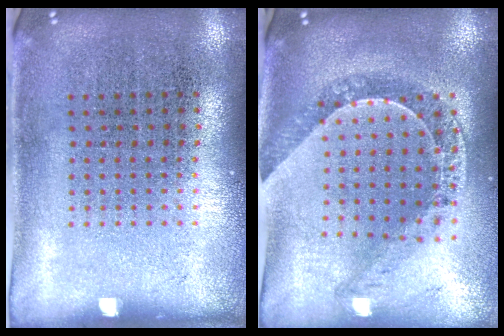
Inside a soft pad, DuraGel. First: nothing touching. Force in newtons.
{"total": 1.2, "press": 1.2, "slide": 0.2}